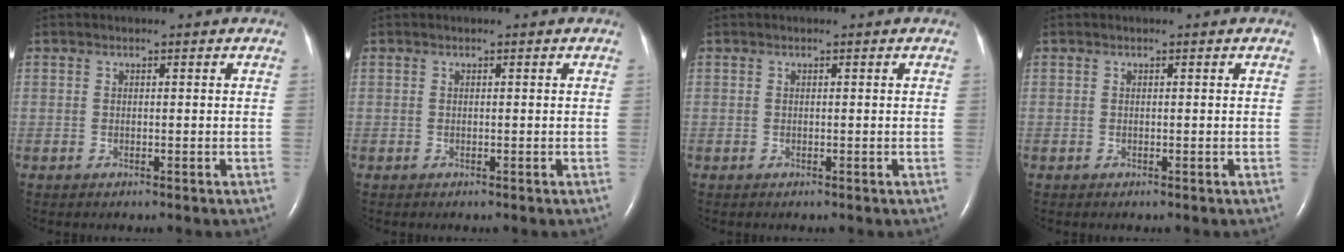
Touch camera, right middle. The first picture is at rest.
{"total": 0.0}
{"total": 0.0}
{"total": 0.0}